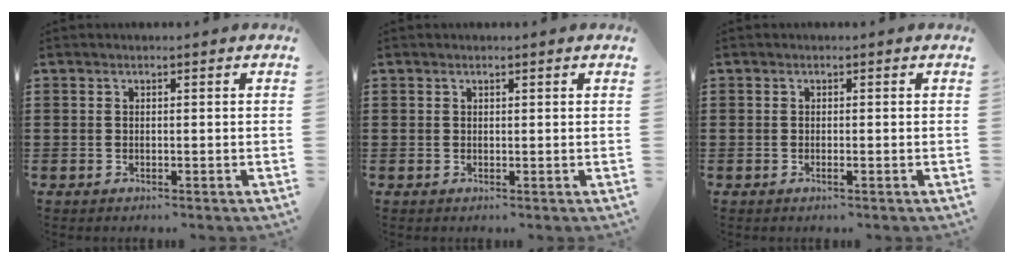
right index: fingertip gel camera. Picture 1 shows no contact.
{"total": 0.0}
{"total": 0.6, "force": [-0.2, 0.0, 0.6], "torque": [-0.009, -0.003, -0.004]}